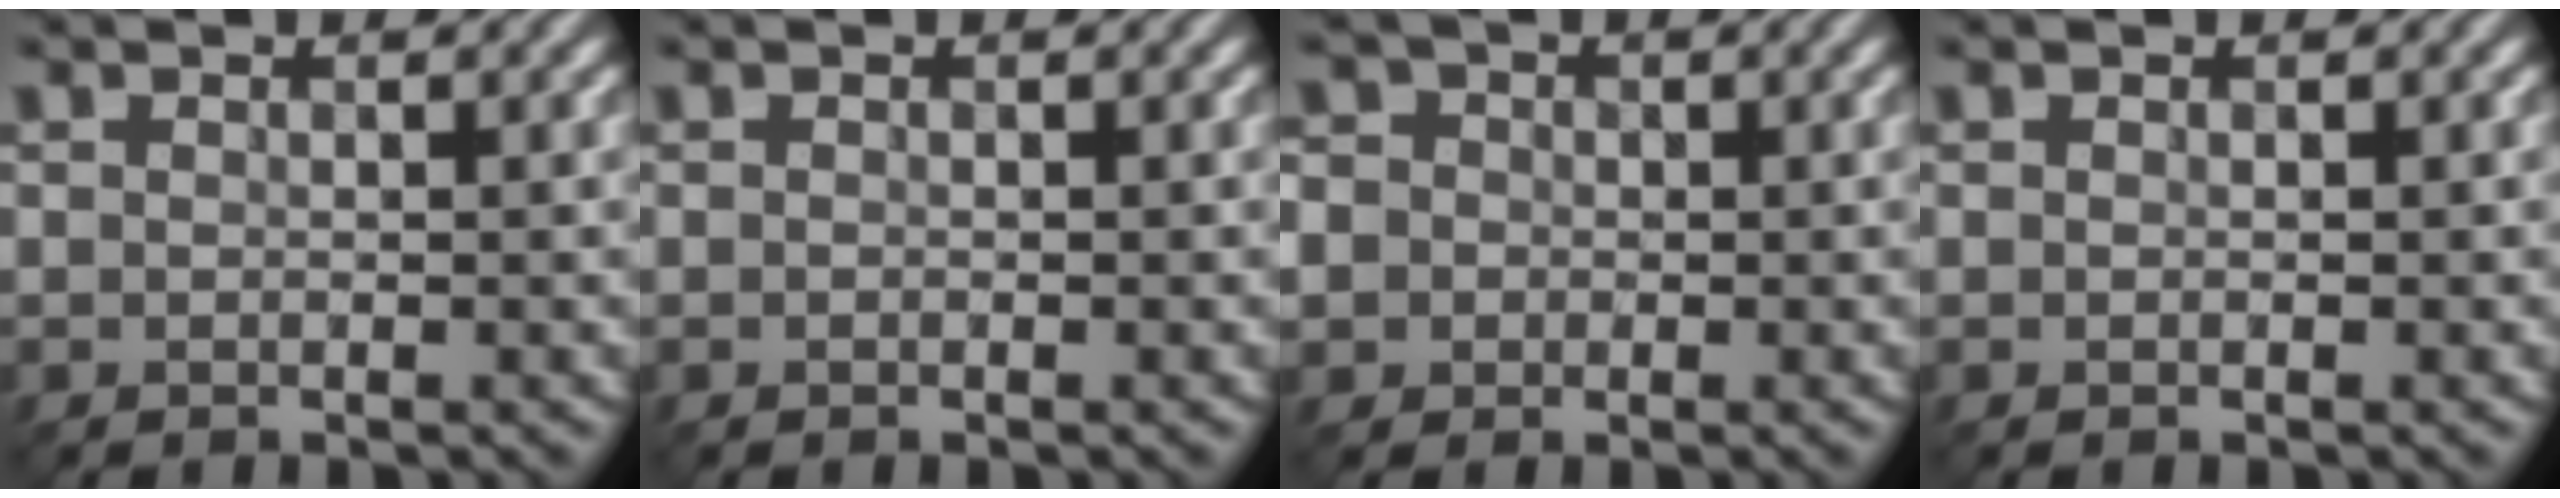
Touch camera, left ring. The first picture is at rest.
{"total": 0.0}
{"total": 7.2, "force": [0.0, 6.6, 2.7], "torque": [-0.061, 0.026, -0.036]}
{"total": 0.0}